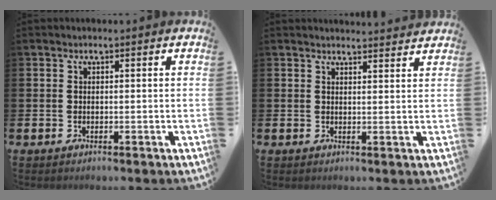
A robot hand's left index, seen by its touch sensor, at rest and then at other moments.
{"total": 2.4, "force": [2.4, 0.1, -0.1], "torque": [0.007, -0.016, 0.041]}